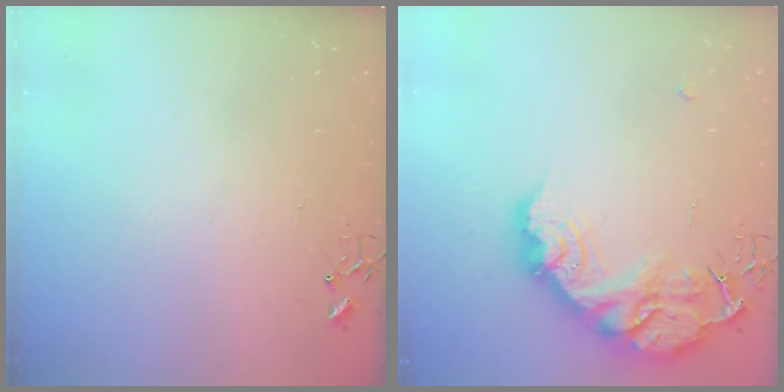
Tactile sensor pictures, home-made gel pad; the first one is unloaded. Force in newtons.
{"total": 25.5, "press": 25.4, "slide": 2.1}